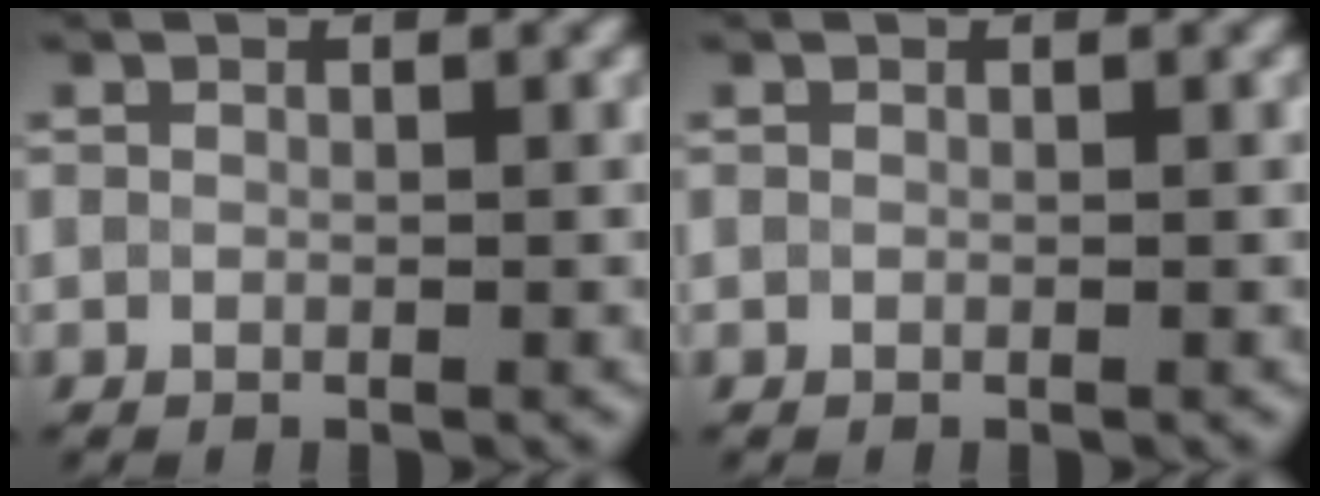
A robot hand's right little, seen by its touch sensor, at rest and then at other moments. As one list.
[{"total": 0.0}]